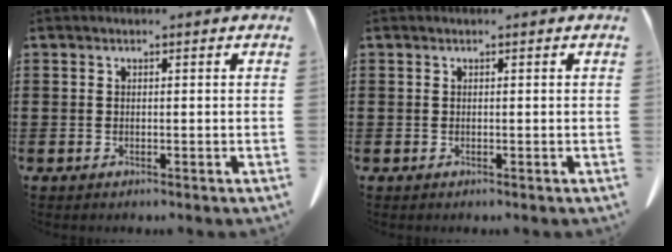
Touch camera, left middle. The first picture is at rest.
{"total": 0.0}